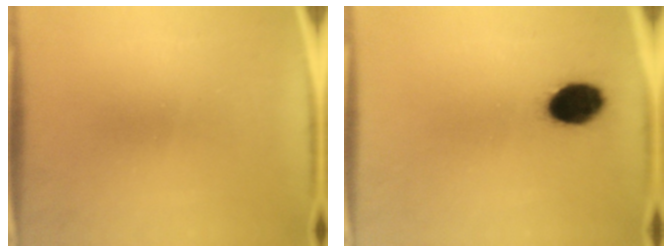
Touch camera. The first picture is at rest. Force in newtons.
{"total": 9.4}